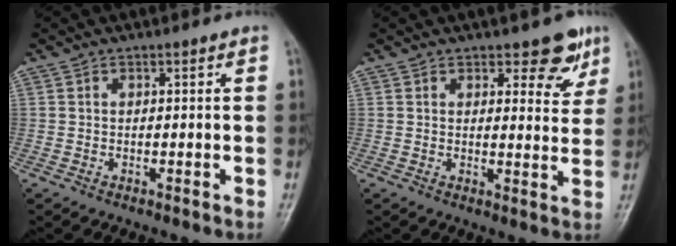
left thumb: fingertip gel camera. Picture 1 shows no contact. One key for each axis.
{"total": 5.9, "fx": 3.9, "fy": 2.9, "fz": 3.4, "tx": -0.009, "ty": -0.022, "tz": 0.046}